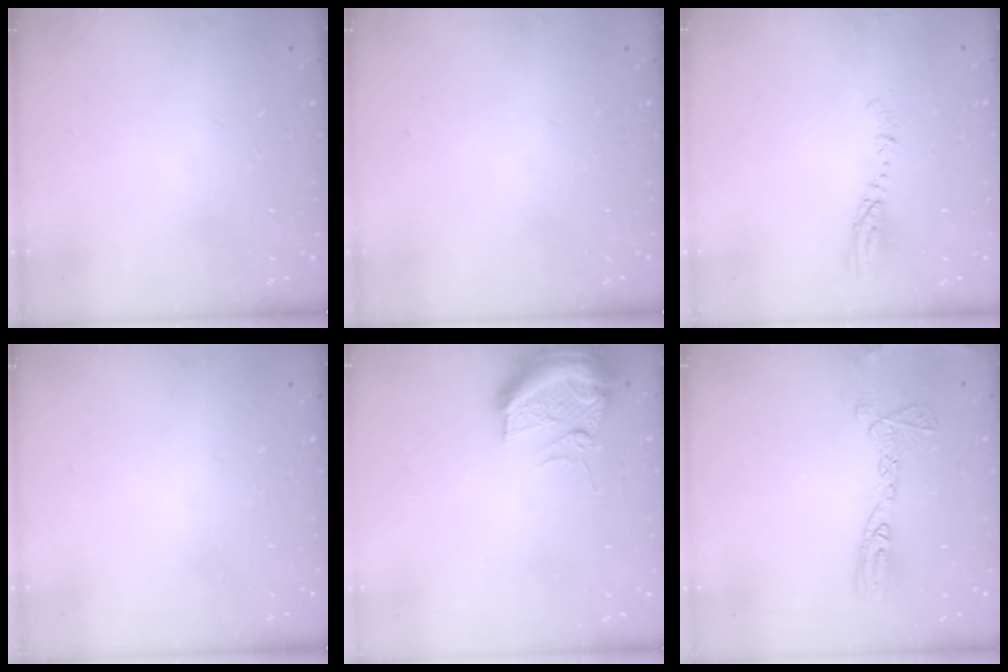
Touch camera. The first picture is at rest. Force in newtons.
{"total": 0.0}
{"total": 4.0, "press": 3.9, "slide": 0.2}
{"total": 0.0}
{"total": 12.2, "press": 11.9, "slide": 2.6}
{"total": 12.9, "press": 12.8, "slide": 1.2}